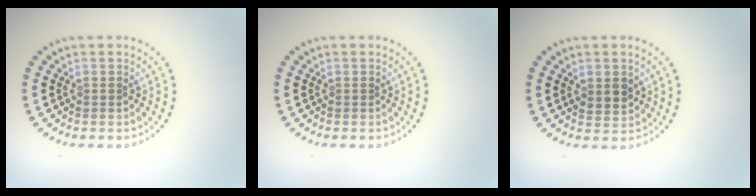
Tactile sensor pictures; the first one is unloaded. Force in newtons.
{"total": 0.0}
{"total": 1.9, "press": 1.8, "slide": 0.6}